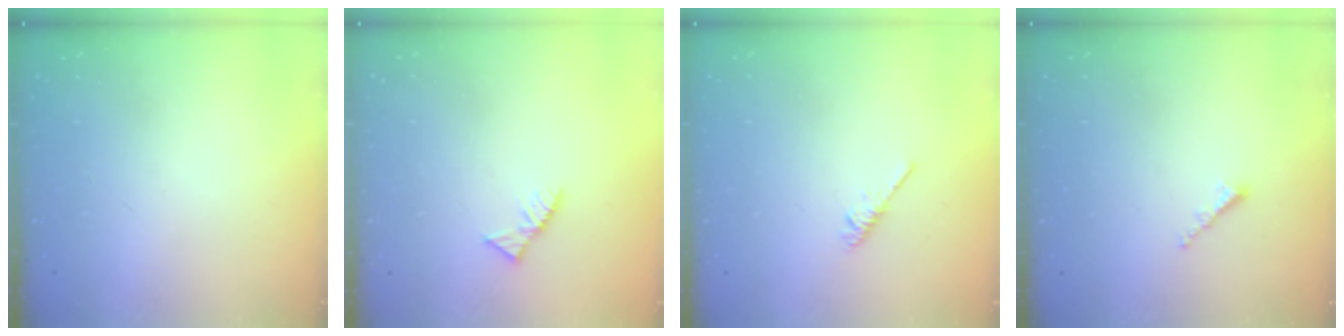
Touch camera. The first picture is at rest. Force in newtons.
{"total": 4.4, "press": 4.3, "slide": 0.7}
{"total": 1.9, "press": 1.9, "slide": 0.4}
{"total": 1.0, "press": 0.9, "slide": 0.4}